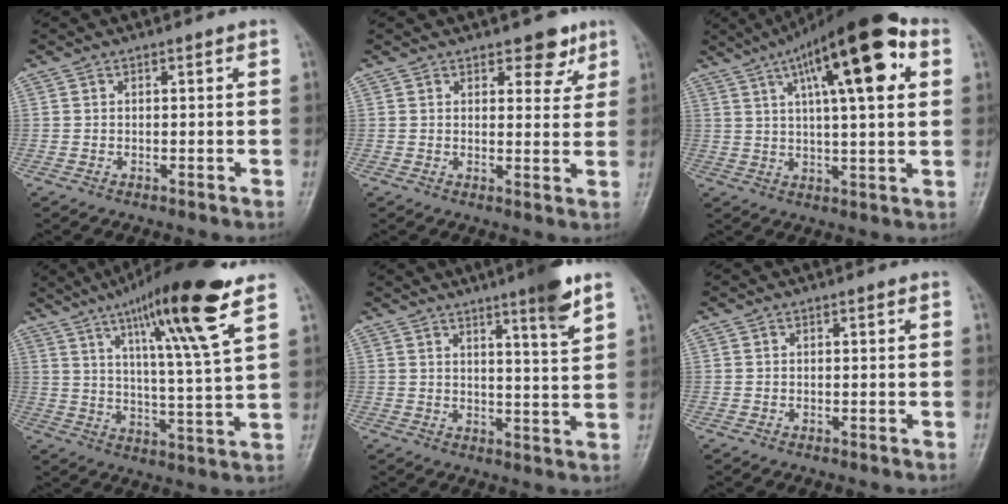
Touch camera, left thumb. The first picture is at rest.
{"total": 5.4, "force": [3.5, 2.9, 2.9], "torque": [-0.006, -0.018, 0.044]}
{"total": 20.3, "force": [7.8, 6.0, 17.8], "torque": [-0.257, 0.007, 0.113]}
{"total": 18.2, "force": [10.7, 1.5, 14.7], "torque": [-0.227, -0.048, 0.168]}
{"total": 7.9, "force": [5.1, 0.3, 6.0], "torque": [-0.083, -0.032, 0.072]}
{"total": 0.0}